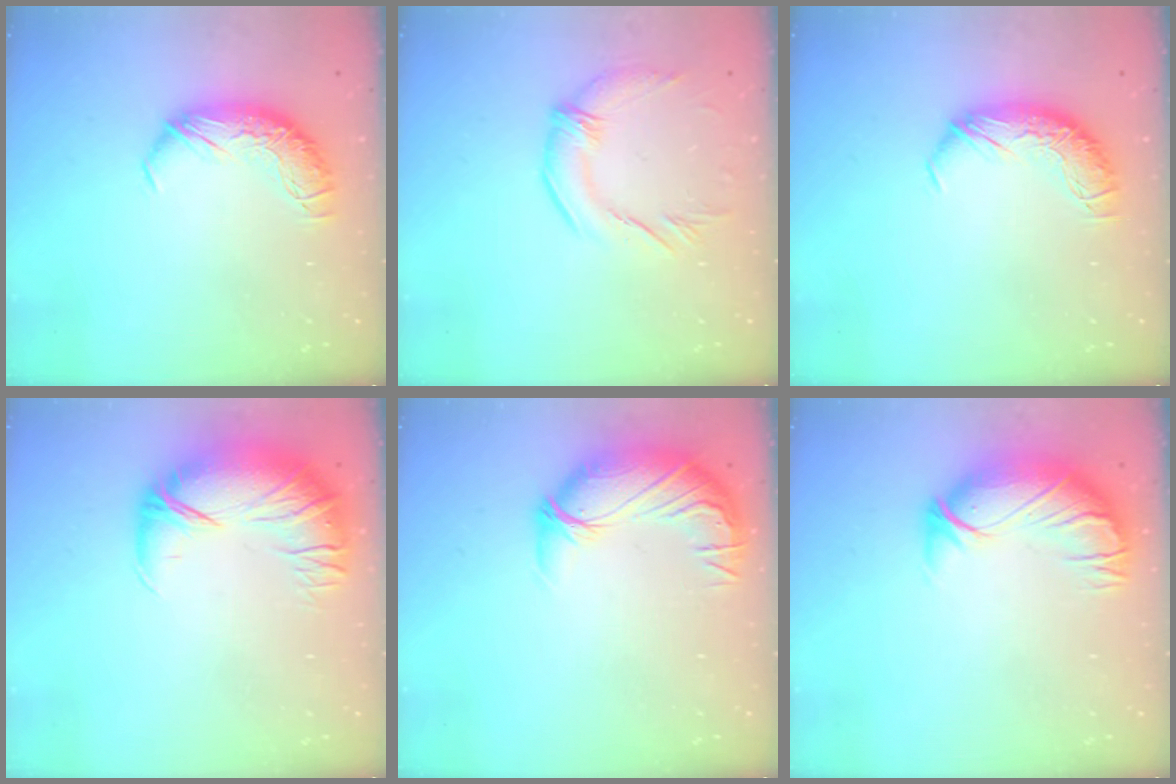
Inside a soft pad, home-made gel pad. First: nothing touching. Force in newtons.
{"total": 2.3, "press": 1.8, "slide": 1.4}
{"total": 0.0}
{"total": 2.9, "press": 0.7, "slide": 2.9}
{"total": 2.8, "press": 0.0, "slide": 2.8}
{"total": 3.0, "press": 0.3, "slide": 3.0}